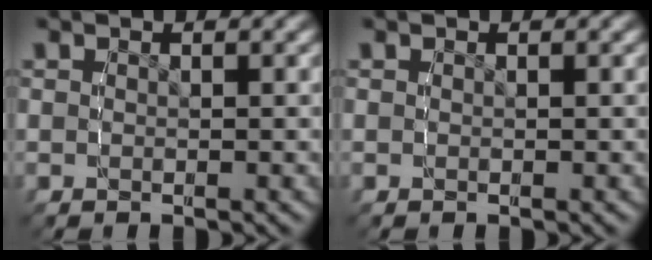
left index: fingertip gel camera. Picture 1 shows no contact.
{"total": 0.0}